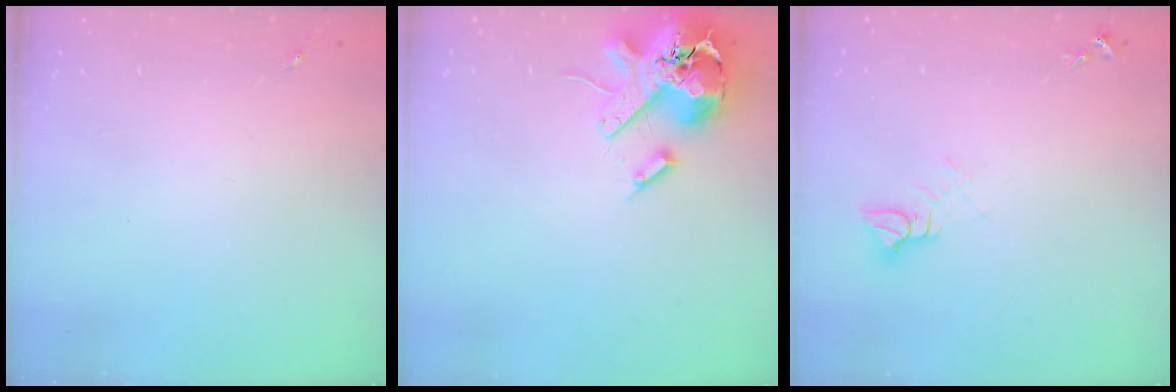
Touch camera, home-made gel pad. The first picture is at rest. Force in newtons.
{"total": 16.0, "press": 15.8, "slide": 2.6}
{"total": 5.0, "press": 5.0, "slide": 0.4}